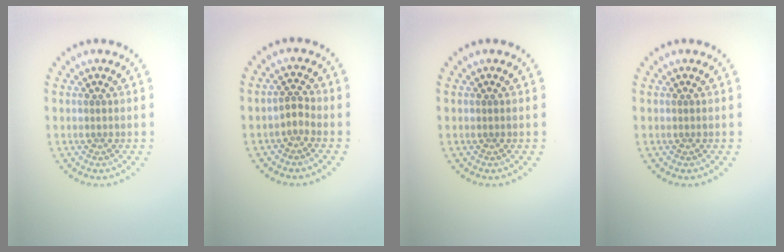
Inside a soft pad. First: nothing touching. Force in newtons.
{"total": 1.2, "press": 0.9, "slide": 0.8}
{"total": 0.0}
{"total": 0.0}